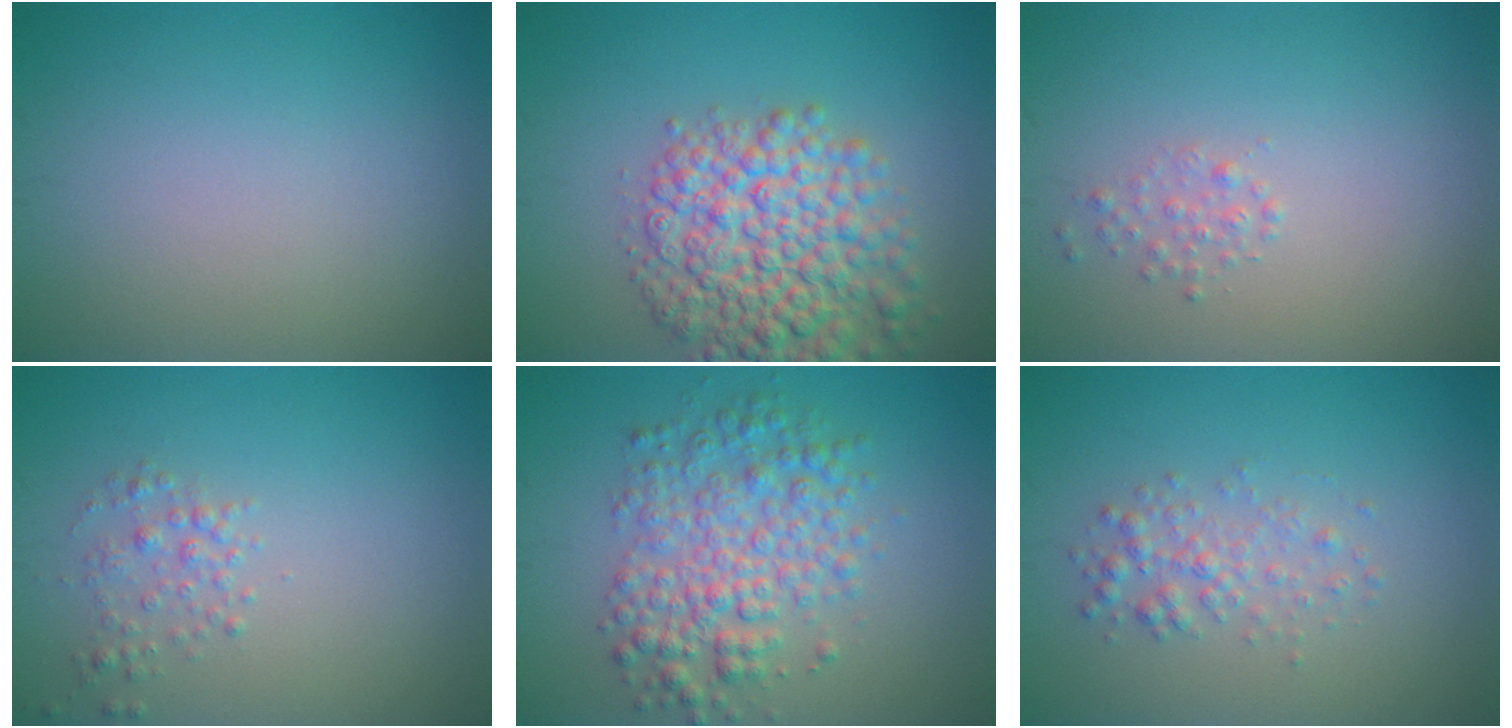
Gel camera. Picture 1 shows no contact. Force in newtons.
{"total": 8.1, "press": 8.1, "slide": 0.3}
{"total": 1.0, "press": 1.0, "slide": 0.1}
{"total": 1.6, "press": 1.6, "slide": 0.1}
{"total": 5.4, "press": 5.4, "slide": 0.0}
{"total": 2.1, "press": 2.1, "slide": 0.0}